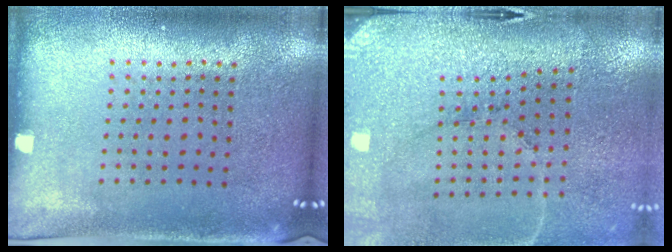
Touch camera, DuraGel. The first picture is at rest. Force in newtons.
{"total": 3.4, "press": 3.4, "slide": 0.3}